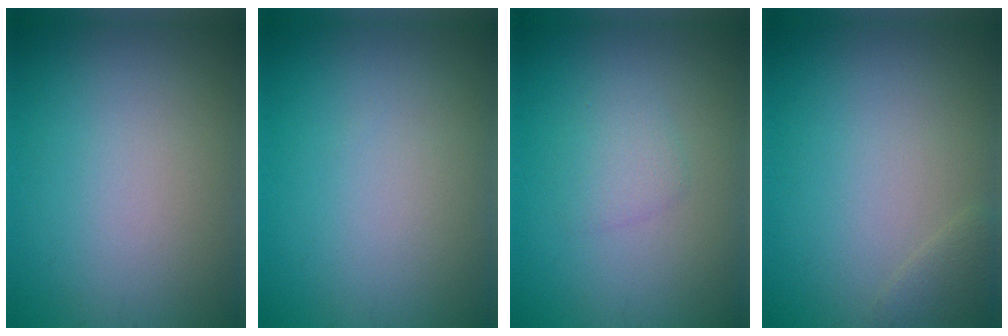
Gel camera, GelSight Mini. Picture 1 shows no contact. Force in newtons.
{"total": 0.0}
{"total": 1.5, "press": 1.5, "slide": 0.0}
{"total": 1.1, "press": 1.1, "slide": 0.0}